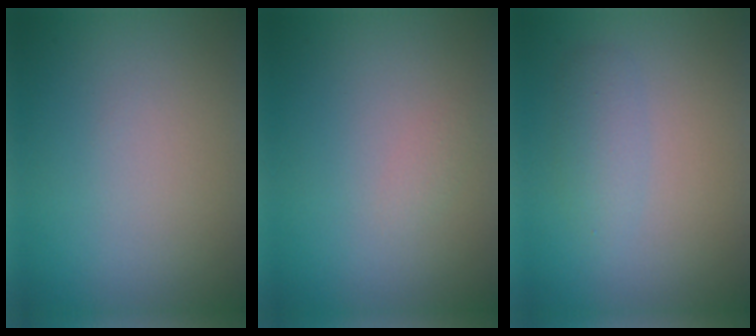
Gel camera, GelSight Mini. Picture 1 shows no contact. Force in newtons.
{"total": 0.6, "press": 0.6, "slide": 0.0}
{"total": 1.9, "press": 1.9, "slide": 0.1}